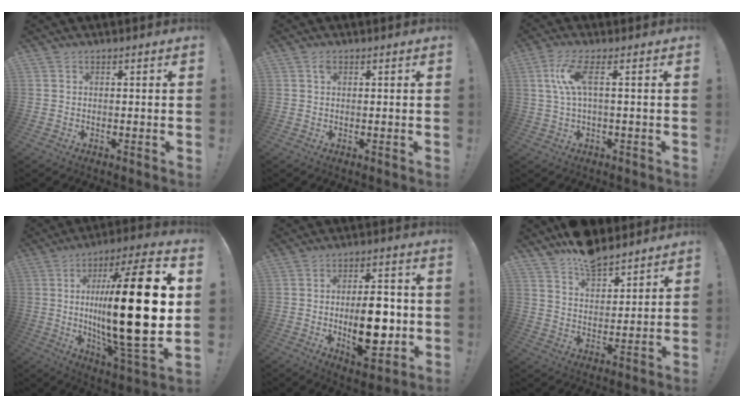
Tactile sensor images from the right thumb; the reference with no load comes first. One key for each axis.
{"total": 1.1, "fx": 0.6, "fy": 0.7, "fz": 0.7, "tx": -0.005, "ty": -0.001, "tz": 0.009}
{"total": 8.3, "fx": 1.8, "fy": 1.7, "fz": 7.9, "tx": -0.158, "ty": 0.001, "tz": 0.032}
{"total": 30.2, "fx": 1.9, "fy": 7.2, "fz": 29.2, "tx": -0.501, "ty": -0.020, "tz": 0.021}
{"total": 15.1, "fx": -1.8, "fy": 7.2, "fz": 13.1, "tx": -0.205, "ty": -0.005, "tz": -0.033}
{"total": 10.6, "fx": 8.6, "fy": 4.9, "fz": 3.6, "tx": -0.066, "ty": -0.063, "tz": 0.162}